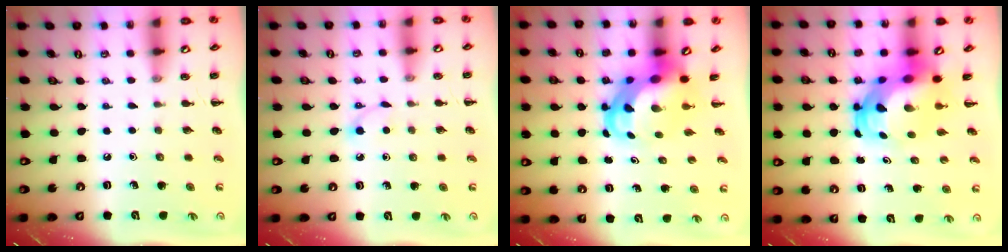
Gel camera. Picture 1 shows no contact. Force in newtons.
{"total": 2.8, "press": 2.7, "slide": 0.9}
{"total": 6.4, "press": 6.1, "slide": 1.8}
{"total": 7.8, "press": 7.6, "slide": 2.0}